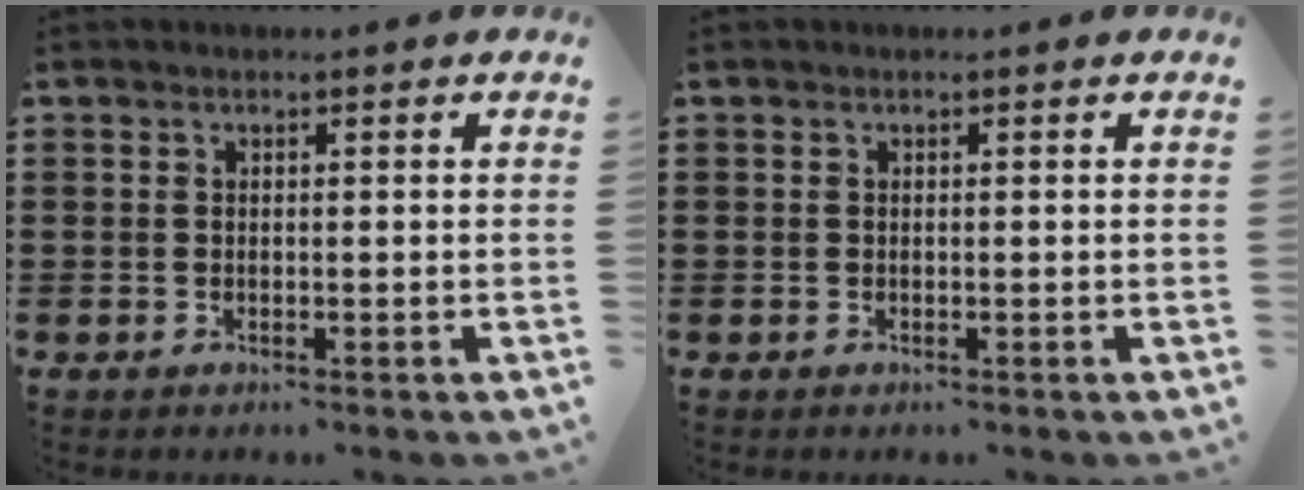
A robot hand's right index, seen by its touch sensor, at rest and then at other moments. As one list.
[{"total": 0.0}]